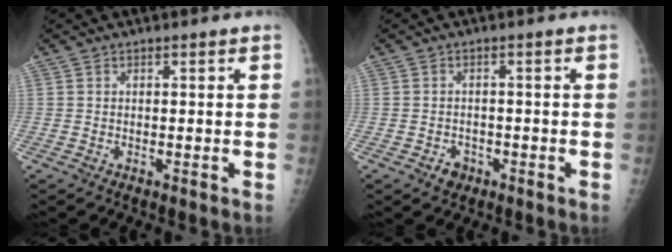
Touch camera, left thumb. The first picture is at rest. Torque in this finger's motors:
{"motor_torque": [-0.34, 0.19, -0.11, 0.02, -0.01]}